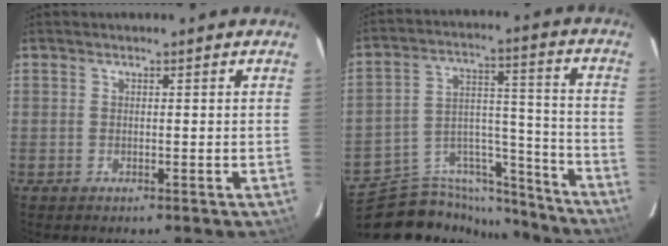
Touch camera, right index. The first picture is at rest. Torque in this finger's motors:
{"motor_torque": [0.68, -0.93, 0.01, -0.02]}